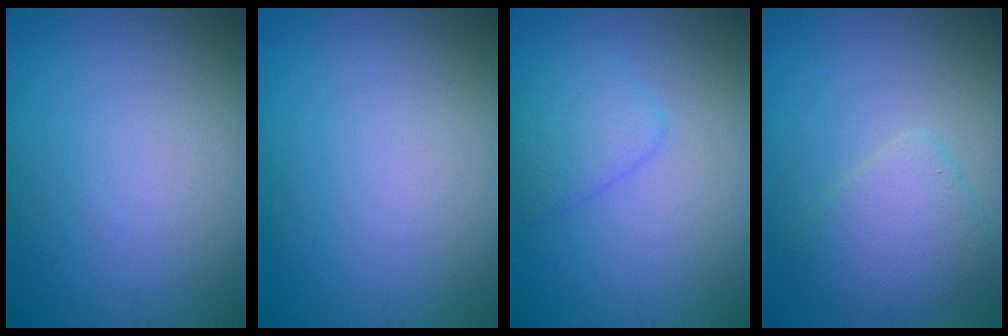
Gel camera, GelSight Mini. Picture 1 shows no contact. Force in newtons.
{"total": 0.0}
{"total": 2.7, "press": 2.7, "slide": 0.0}
{"total": 3.7, "press": 3.7, "slide": 0.2}